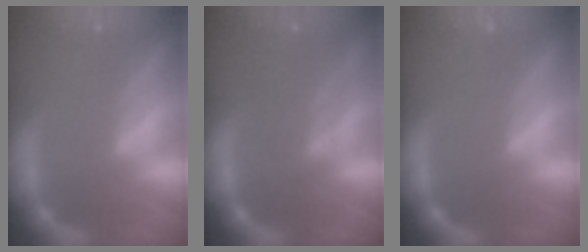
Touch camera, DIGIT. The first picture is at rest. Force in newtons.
{"total": 4.6}
{"total": 0.0}